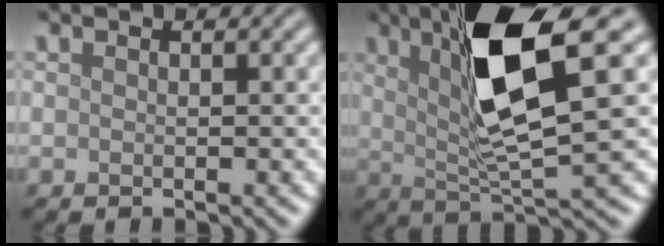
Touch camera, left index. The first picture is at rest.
{"total": 9.1, "force": [3.1, 1.8, 8.4], "torque": [-0.145, -0.002, 0.054]}